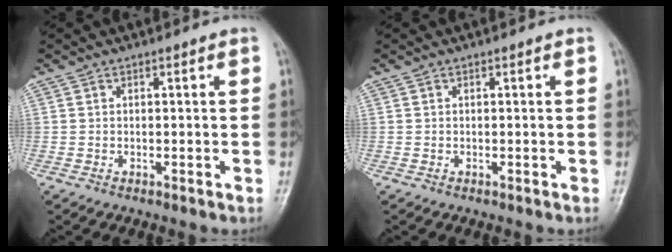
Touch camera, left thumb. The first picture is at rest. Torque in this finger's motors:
{"motor_torque": [0.00, 0.00, -0.03, -0.03, 0.00]}